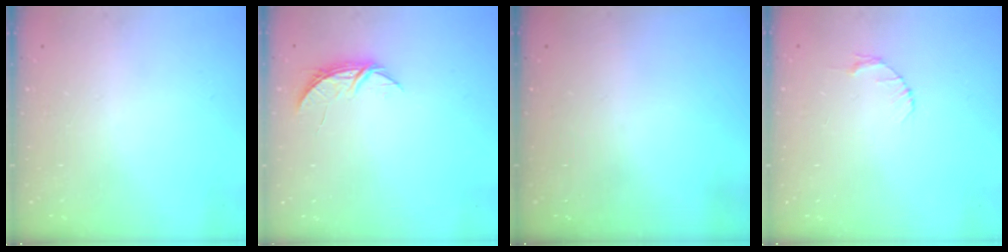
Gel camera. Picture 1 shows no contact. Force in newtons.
{"total": 5.1, "press": 5.1, "slide": 0.6}
{"total": 0.0}
{"total": 2.6, "press": 2.6, "slide": 0.3}